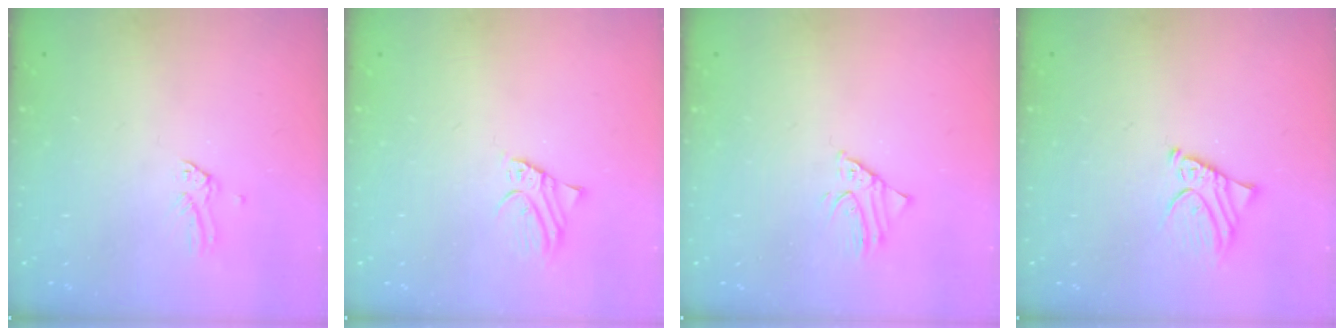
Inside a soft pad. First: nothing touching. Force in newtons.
{"total": 2.6, "press": 2.6, "slide": 0.1}
{"total": 1.7, "press": 1.7, "slide": 0.1}
{"total": 3.5, "press": 3.5, "slide": 0.4}